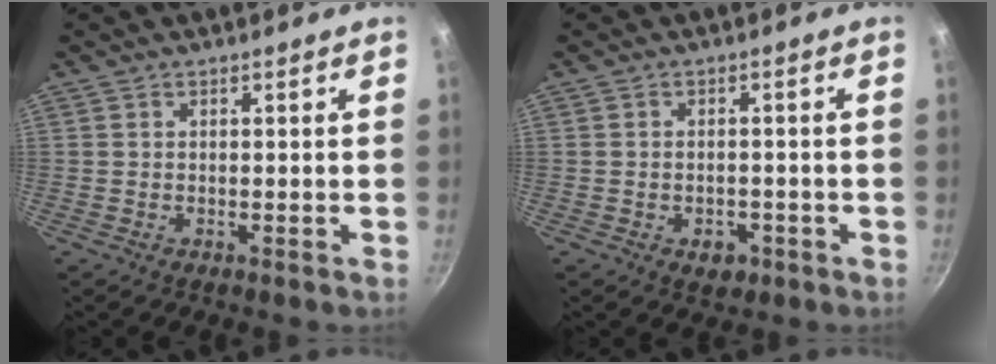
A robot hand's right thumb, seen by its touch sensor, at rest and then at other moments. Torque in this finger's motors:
{"motor_torque": [-0.34, 0.18, 0.01, -0.04, 0.07]}